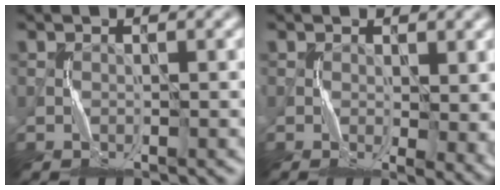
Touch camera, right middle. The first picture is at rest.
{"total": 5.0, "force": [-0.2, 2.1, 4.6], "torque": [-0.050, -0.008, 0.002]}